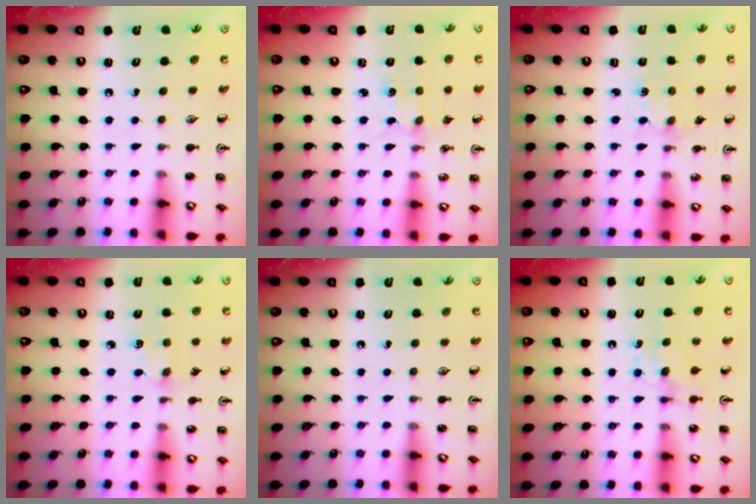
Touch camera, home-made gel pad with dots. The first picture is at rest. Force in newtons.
{"total": 1.9, "press": 1.9, "slide": 0.3}
{"total": 1.9, "press": 1.9, "slide": 0.3}
{"total": 3.0, "press": 3.0, "slide": 0.4}
{"total": 0.0}
{"total": 5.4, "press": 5.3, "slide": 0.6}